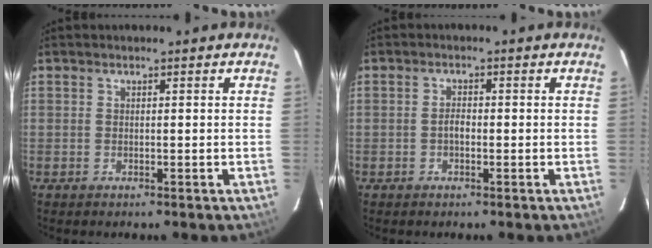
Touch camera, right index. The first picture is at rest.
{"total": 1.5, "force": [-0.5, 0.8, 1.1], "torque": [-0.021, 0.006, -0.010]}